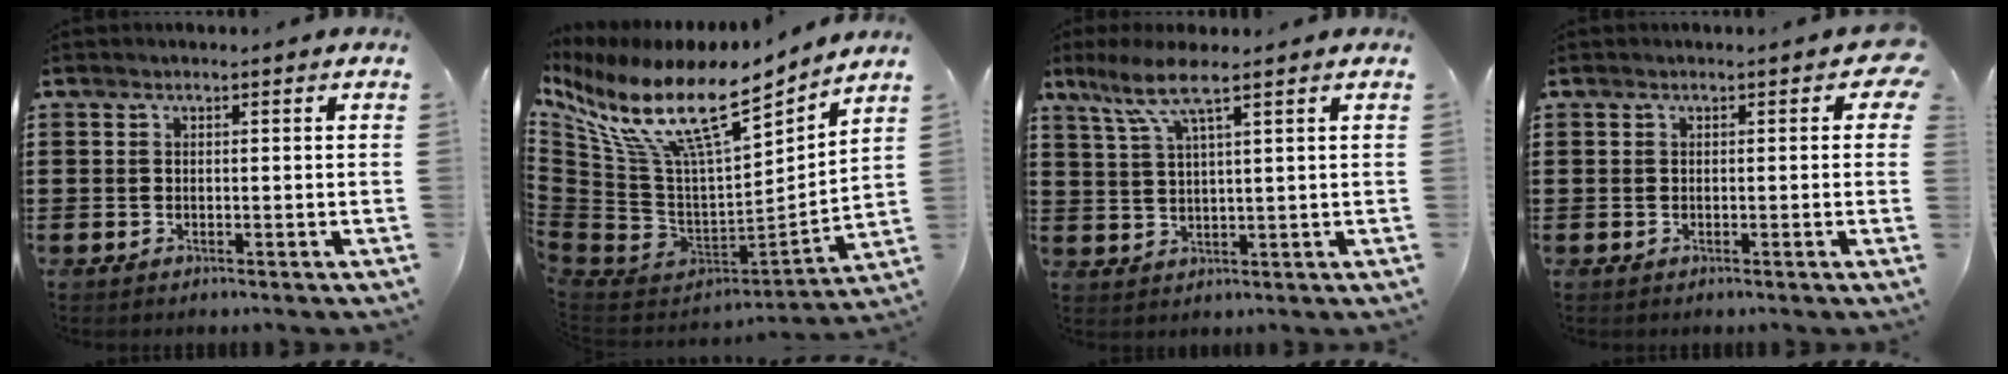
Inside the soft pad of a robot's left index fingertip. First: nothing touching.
{"total": 15.1, "force": [9.1, 4.5, 11.2], "torque": [-0.250, -0.064, 0.148]}
{"total": 6.5, "force": [4.0, 0.6, 5.1], "torque": [-0.119, -0.004, 0.066]}
{"total": 1.2, "force": [0.1, 0.6, 1.0], "torque": [-0.014, 0.001, -0.002]}